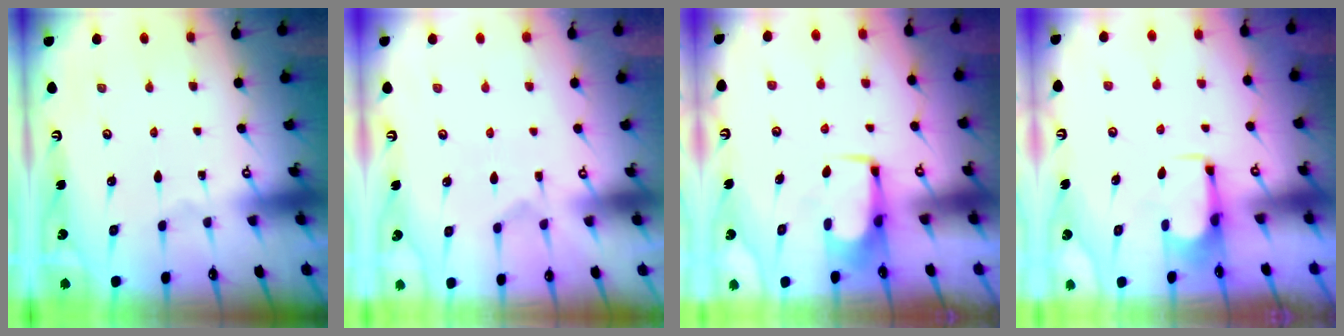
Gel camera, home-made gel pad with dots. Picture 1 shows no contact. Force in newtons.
{"total": 6.3, "press": 6.2, "slide": 1.3}
{"total": 1.8, "press": 1.7, "slide": 0.6}
{"total": 2.7, "press": 2.6, "slide": 0.9}